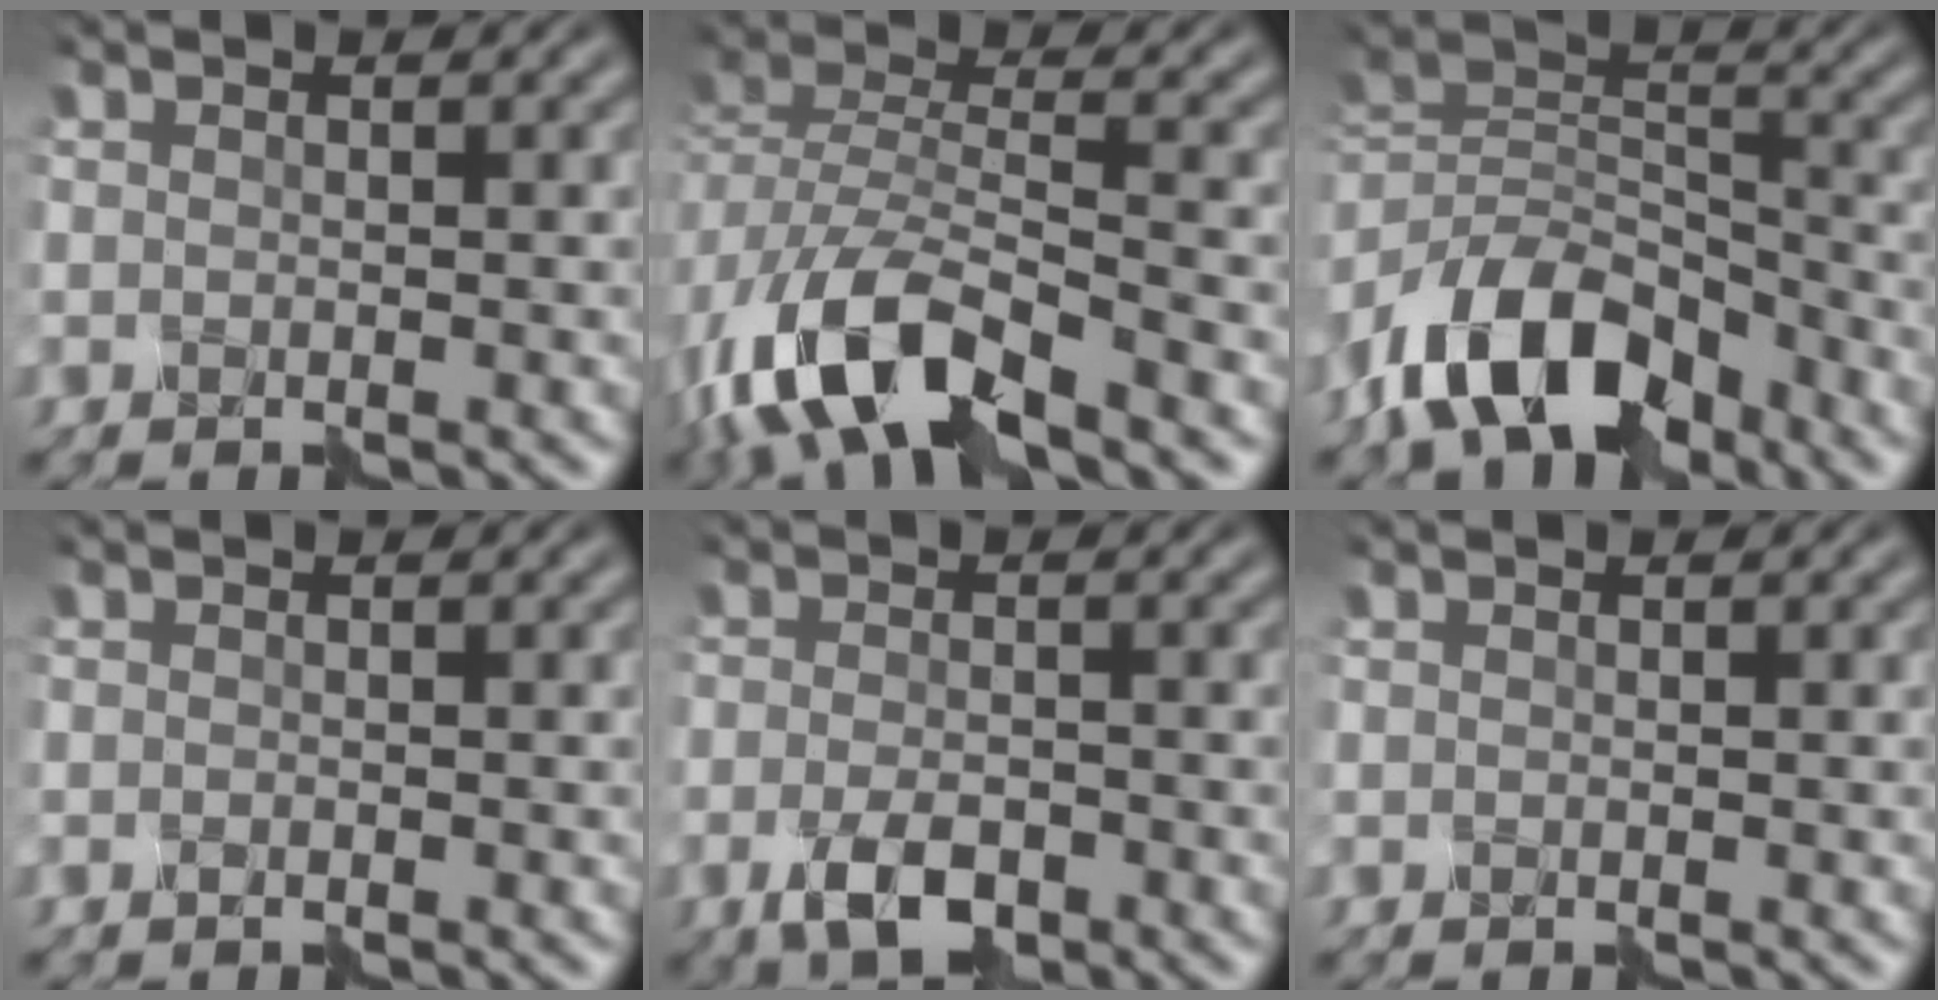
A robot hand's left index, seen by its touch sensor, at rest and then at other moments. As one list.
[{"total": 10.5, "force": [-6.2, 4.4, 7.2], "torque": [-0.154, -0.009, -0.126]}, {"total": 9.9, "force": [-6.4, 5.1, 5.6], "torque": [-0.093, 0.007, -0.136]}, {"total": 0.0}, {"total": 3.6, "force": [-1.8, 1.6, 2.6], "torque": [-0.054, -0.003, -0.036]}, {"total": 0.0}]